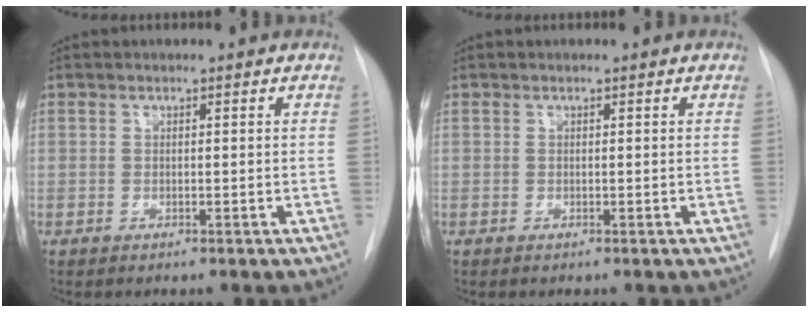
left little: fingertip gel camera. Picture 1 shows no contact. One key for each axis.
{"total": 0.0}